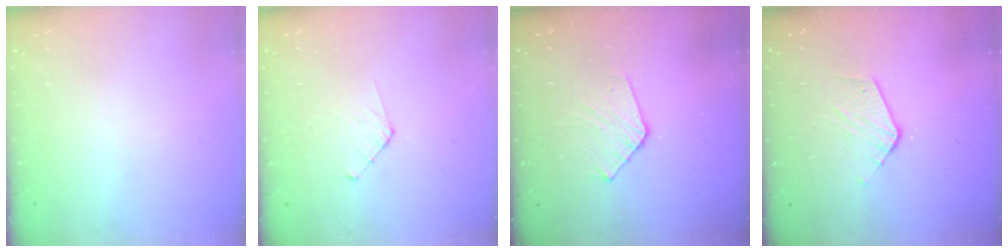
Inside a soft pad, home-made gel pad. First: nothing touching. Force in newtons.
{"total": 3.7, "press": 3.7, "slide": 0.4}
{"total": 5.9, "press": 5.9, "slide": 0.5}
{"total": 7.1, "press": 7.1, "slide": 0.4}